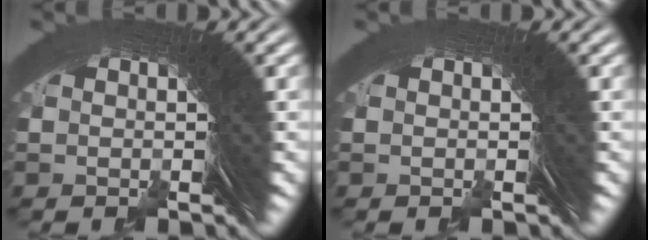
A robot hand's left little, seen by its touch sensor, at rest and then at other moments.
{"total": 0.0}